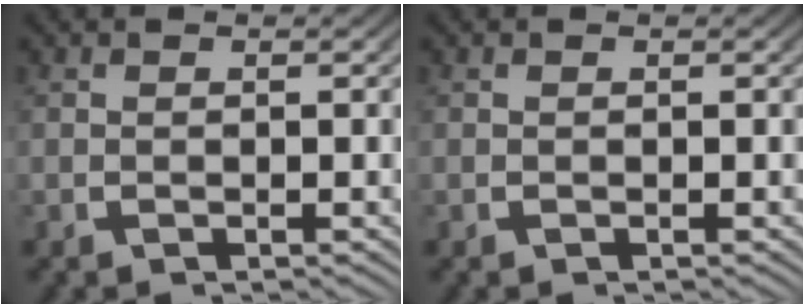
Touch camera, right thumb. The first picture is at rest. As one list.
[{"total": 0.0}]